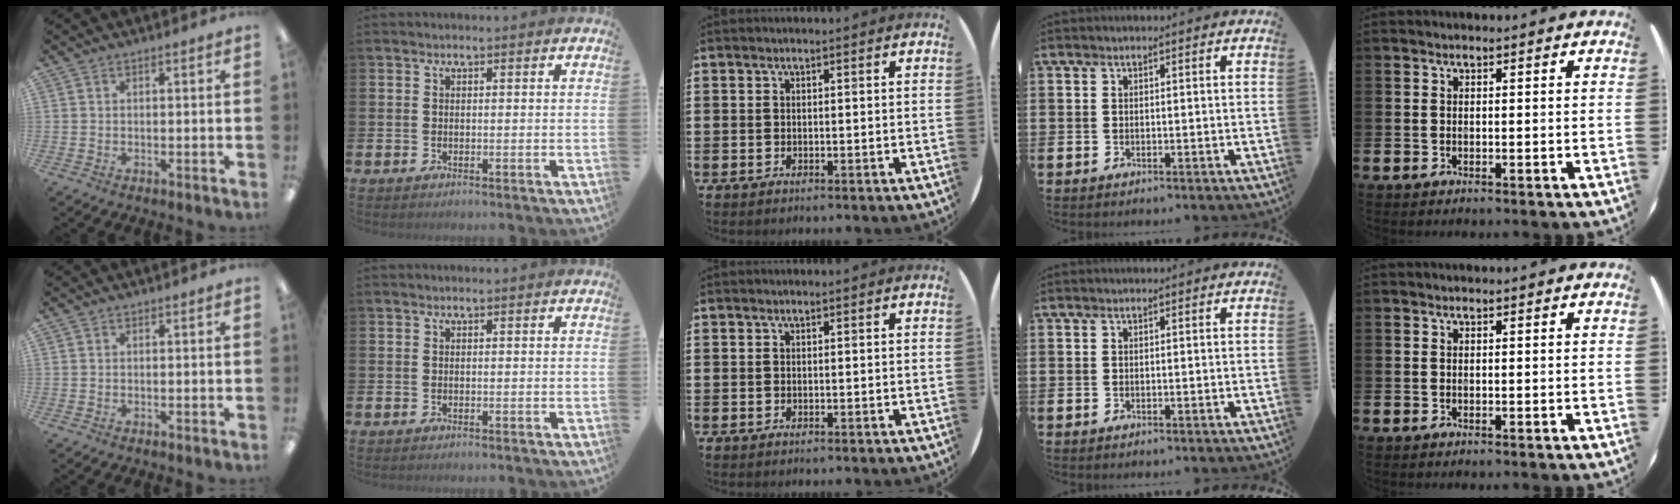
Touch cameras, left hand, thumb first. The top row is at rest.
{}